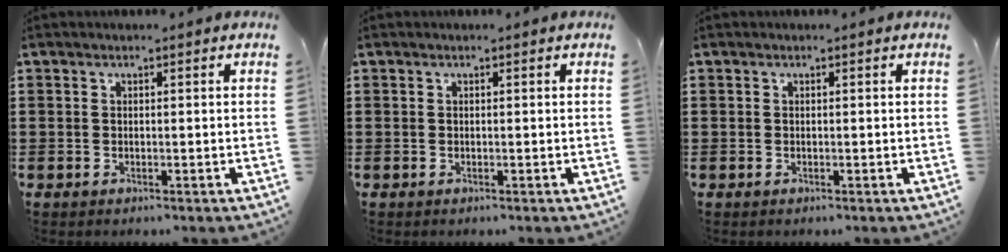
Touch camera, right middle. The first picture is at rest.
{"total": 0.0}
{"total": 0.0}